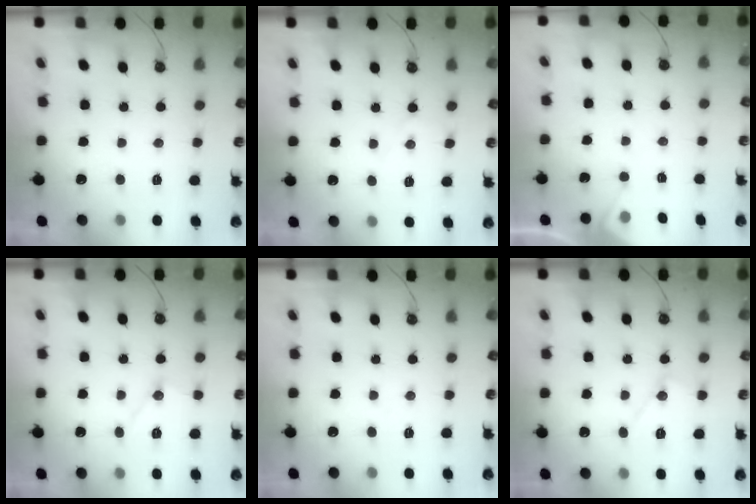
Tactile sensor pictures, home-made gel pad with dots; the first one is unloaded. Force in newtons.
{"total": 4.4, "press": 4.3, "slide": 0.8}
{"total": 4.8, "press": 4.7, "slide": 0.6}
{"total": 11.5, "press": 11.5, "slide": 0.8}
{"total": 3.8, "press": 3.8, "slide": 0.5}
{"total": 10.4, "press": 10.4, "slide": 0.6}